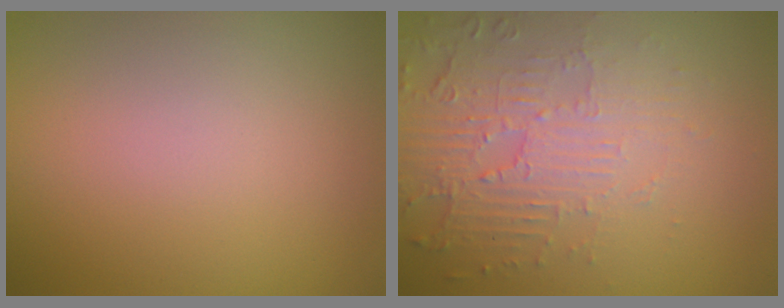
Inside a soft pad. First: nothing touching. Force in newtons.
{"total": 5.9, "press": 3.8, "slide": 4.5}